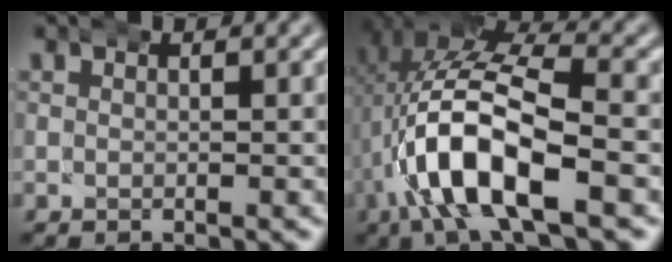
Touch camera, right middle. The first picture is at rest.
{"total": 10.7, "force": [-1.5, 5.5, 9.0], "torque": [-0.182, -0.006, -0.027]}